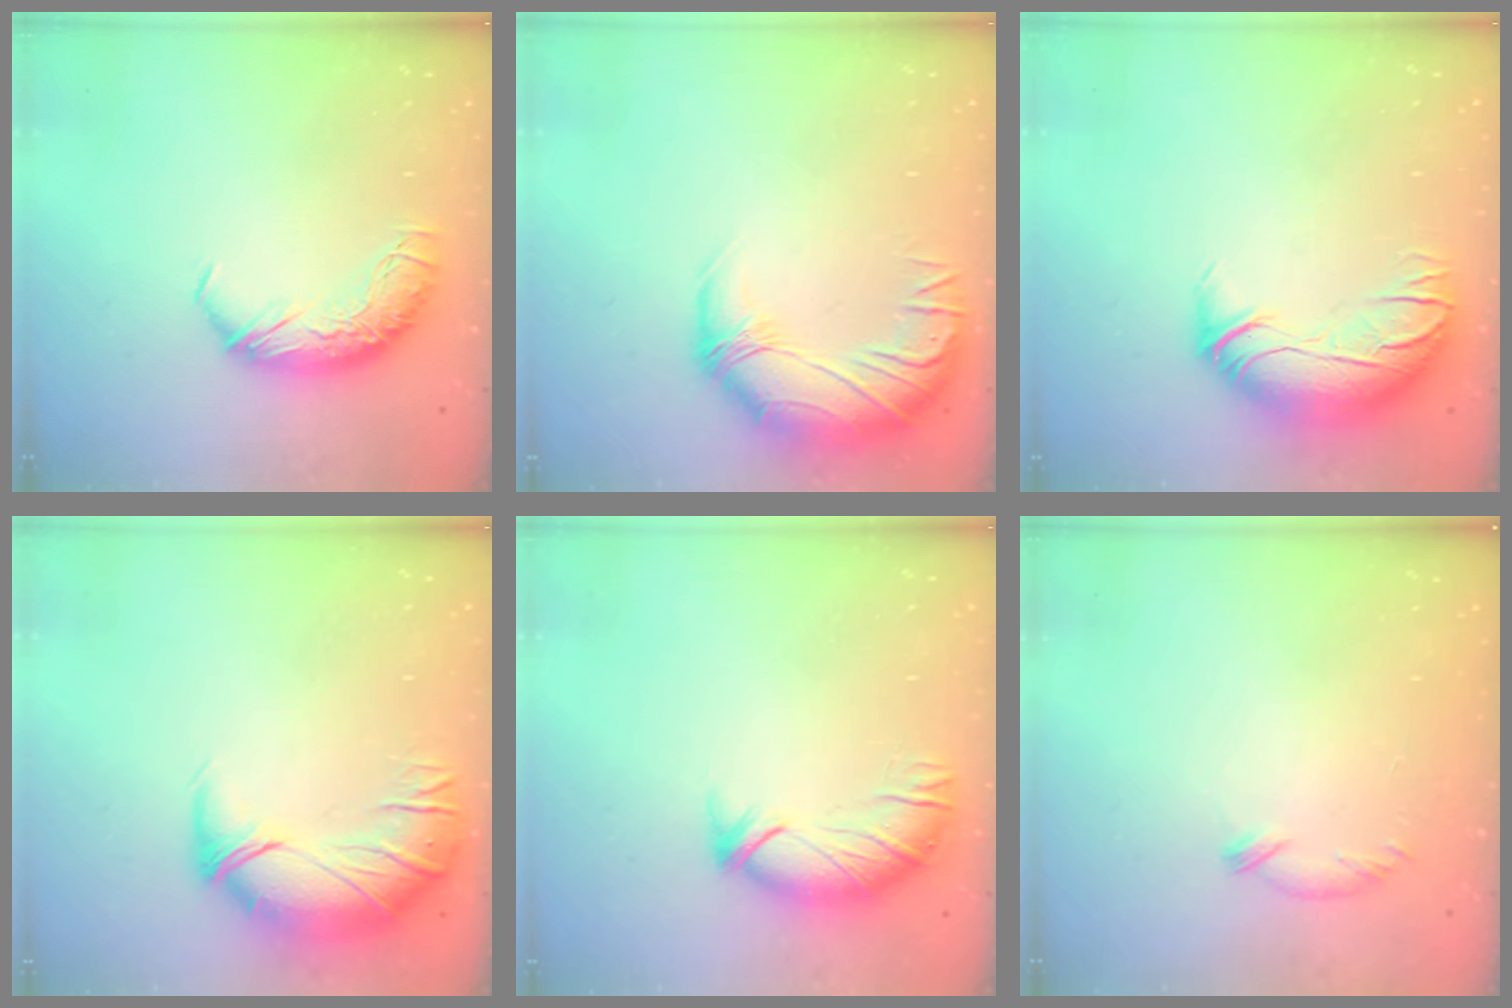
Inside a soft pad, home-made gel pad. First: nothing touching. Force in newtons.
{"total": 3.2, "press": 0.9, "slide": 3.0}
{"total": 2.7, "press": 0.5, "slide": 2.7}
{"total": 2.7, "press": 1.3, "slide": 2.4}
{"total": 3.3, "press": 3.1, "slide": 1.2}
{"total": 5.3, "press": 5.2, "slide": 0.8}